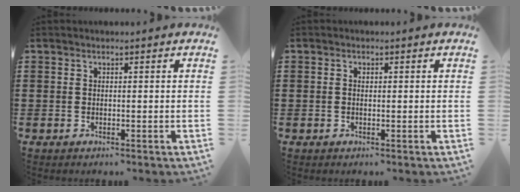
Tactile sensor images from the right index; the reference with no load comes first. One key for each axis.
{"total": 0.7, "fx": 0.0, "fy": 0.3, "fz": 0.6, "tx": -0.013, "ty": -0.001, "tz": 0.000}